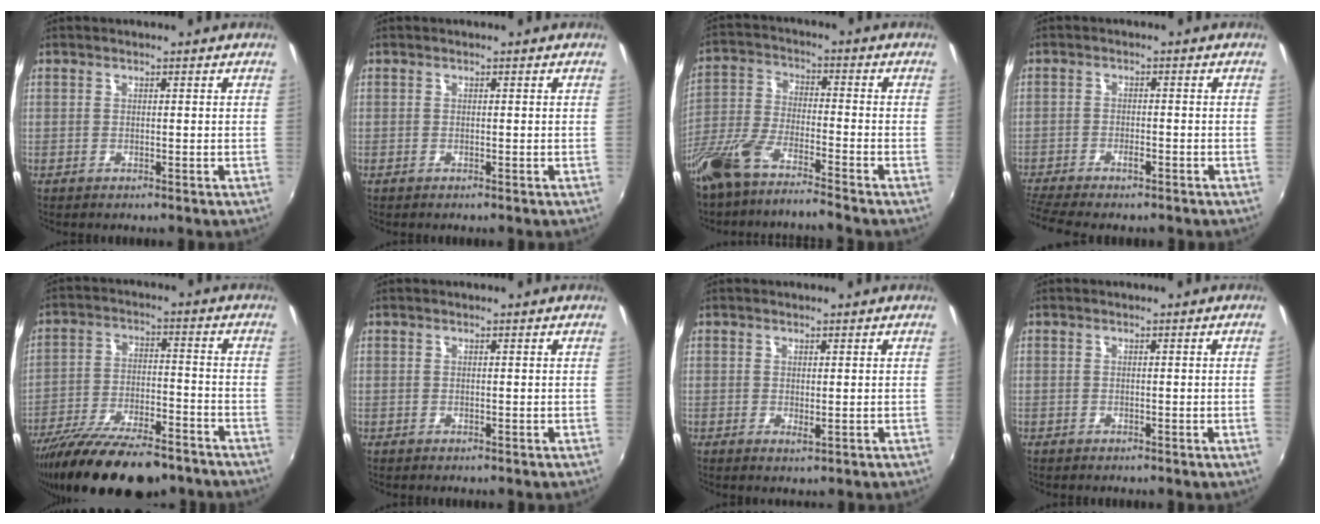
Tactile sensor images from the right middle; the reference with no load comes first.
{"total": 0.0}
{"total": 10.7, "force": [-8.7, 1.4, 6.2], "torque": [-0.140, -0.014, -0.169]}
{"total": 6.4, "force": [-5.3, 0.9, 3.4], "torque": [-0.091, -0.021, -0.097]}
{"total": 19.8, "force": [-15.5, 5.7, 10.9], "torque": [-0.206, -0.041, -0.245]}
{"total": 0.0}
{"total": 0.9, "force": [0.3, 0.0, 0.8], "torque": [-0.013, -0.001, 0.006]}
{"total": 1.1, "force": [0.0, -0.7, 0.8], "torque": [-0.003, -0.008, 0.000]}